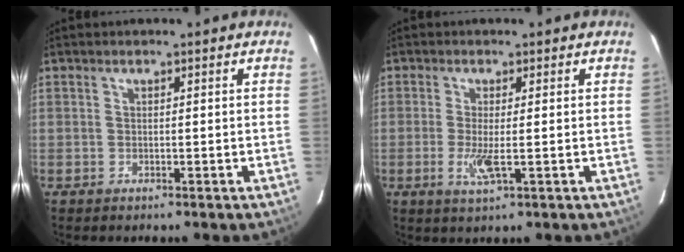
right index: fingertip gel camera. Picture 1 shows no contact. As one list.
[{"total": 3.6, "force": [-0.7, 0.2, 3.5], "torque": [-0.076, -0.010, -0.011]}]